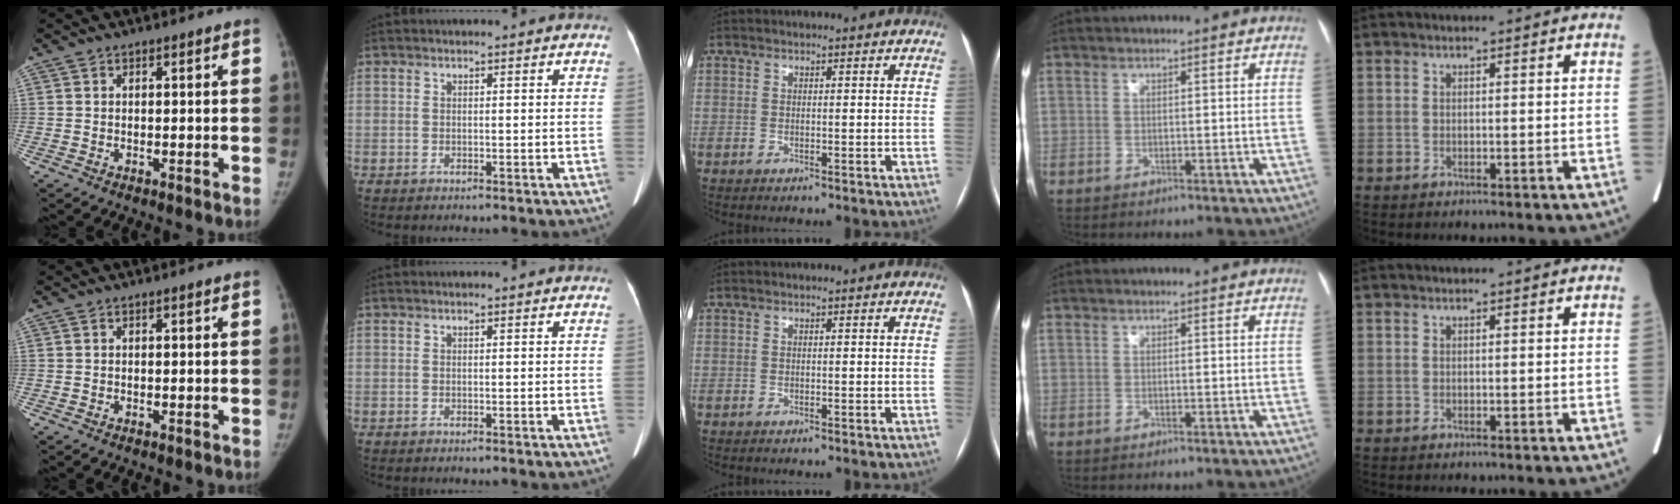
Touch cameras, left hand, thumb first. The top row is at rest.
{}